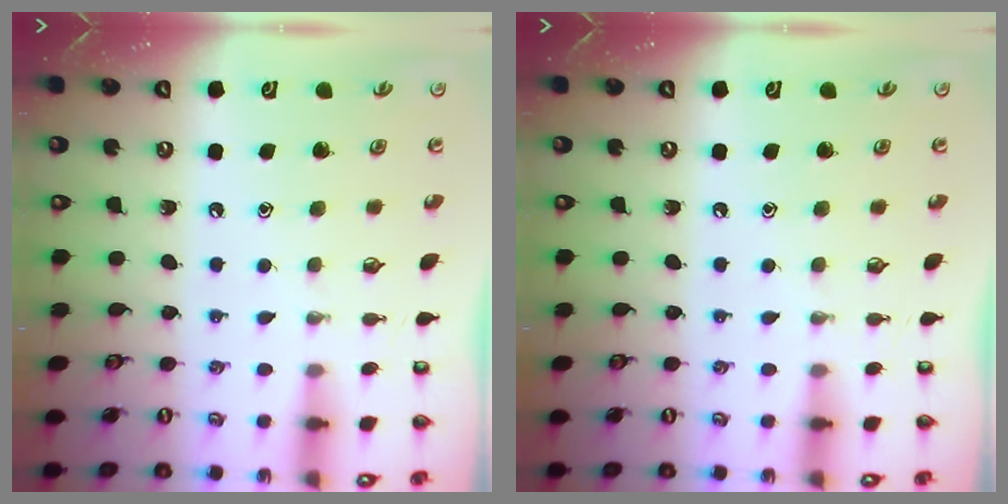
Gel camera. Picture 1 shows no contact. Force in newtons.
{"total": 0.0}